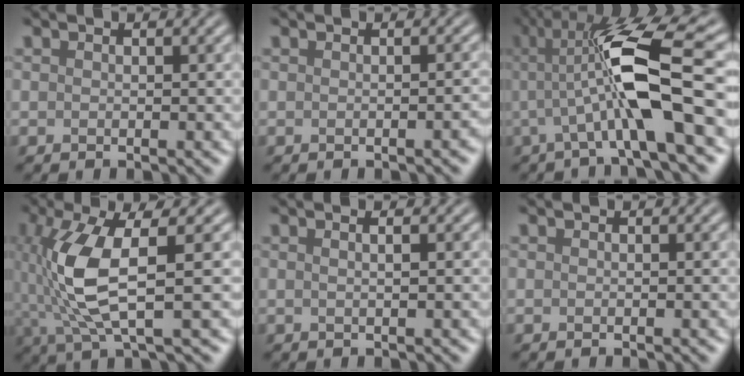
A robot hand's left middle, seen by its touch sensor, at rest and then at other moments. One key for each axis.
{"total": 1.1, "fx": -0.5, "fy": 0.3, "fz": 0.9, "tx": -0.009, "ty": 0.001, "tz": -0.007}
{"total": 9.8, "fx": 0.0, "fy": 1.8, "fz": 9.6, "tx": -0.163, "ty": 0.009, "tz": -0.005}
{"total": 7.6, "fx": 0.2, "fy": 2.1, "fz": 7.3, "tx": -0.170, "ty": -0.006, "tz": 0.011}
{"total": 2.0, "fx": 0.8, "fy": 0.9, "fz": 1.6, "tx": -0.005, "ty": 0.003, "tz": -0.011}
{"total": 0.0}